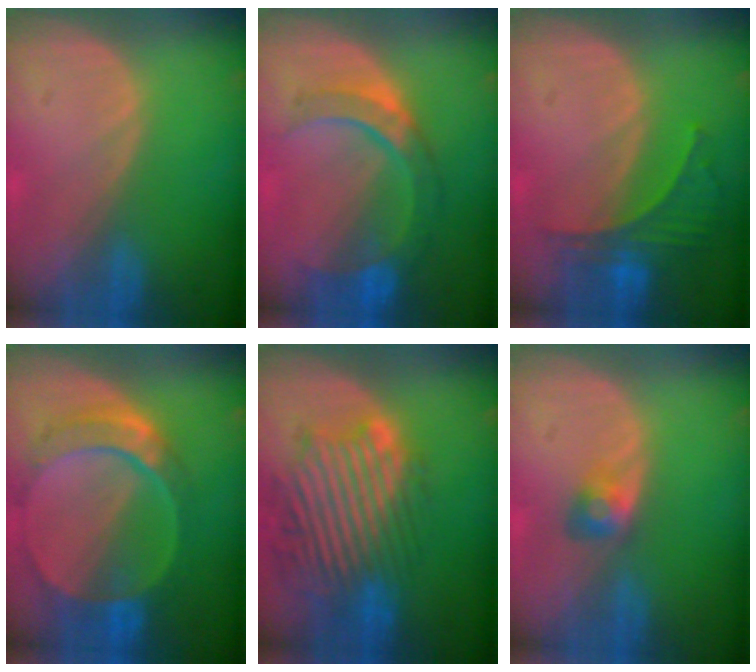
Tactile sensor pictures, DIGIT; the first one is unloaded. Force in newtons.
{"total": 7.9, "press": 7.8, "slide": 1.7}
{"total": 5.7, "press": 5.7, "slide": 0.3}
{"total": 9.3, "press": 8.1, "slide": 4.6}
{"total": 12.7, "press": 11.4, "slide": 5.6}
{"total": 2.7, "press": 2.5, "slide": 1.1}